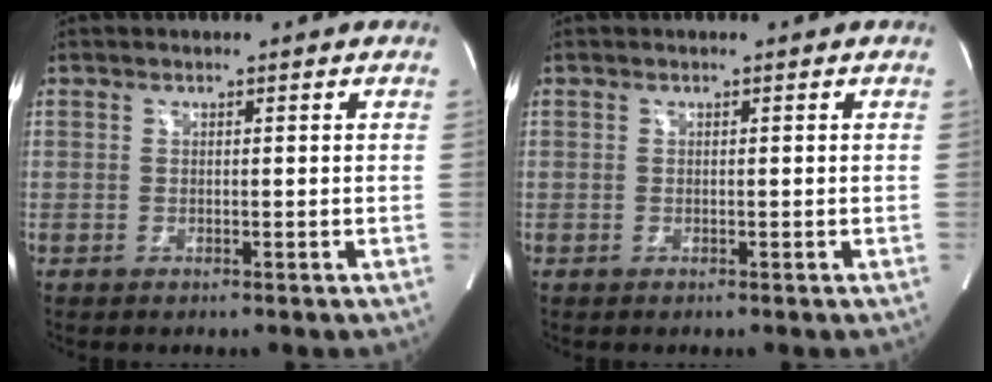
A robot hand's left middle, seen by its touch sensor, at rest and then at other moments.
{"total": 0.0}